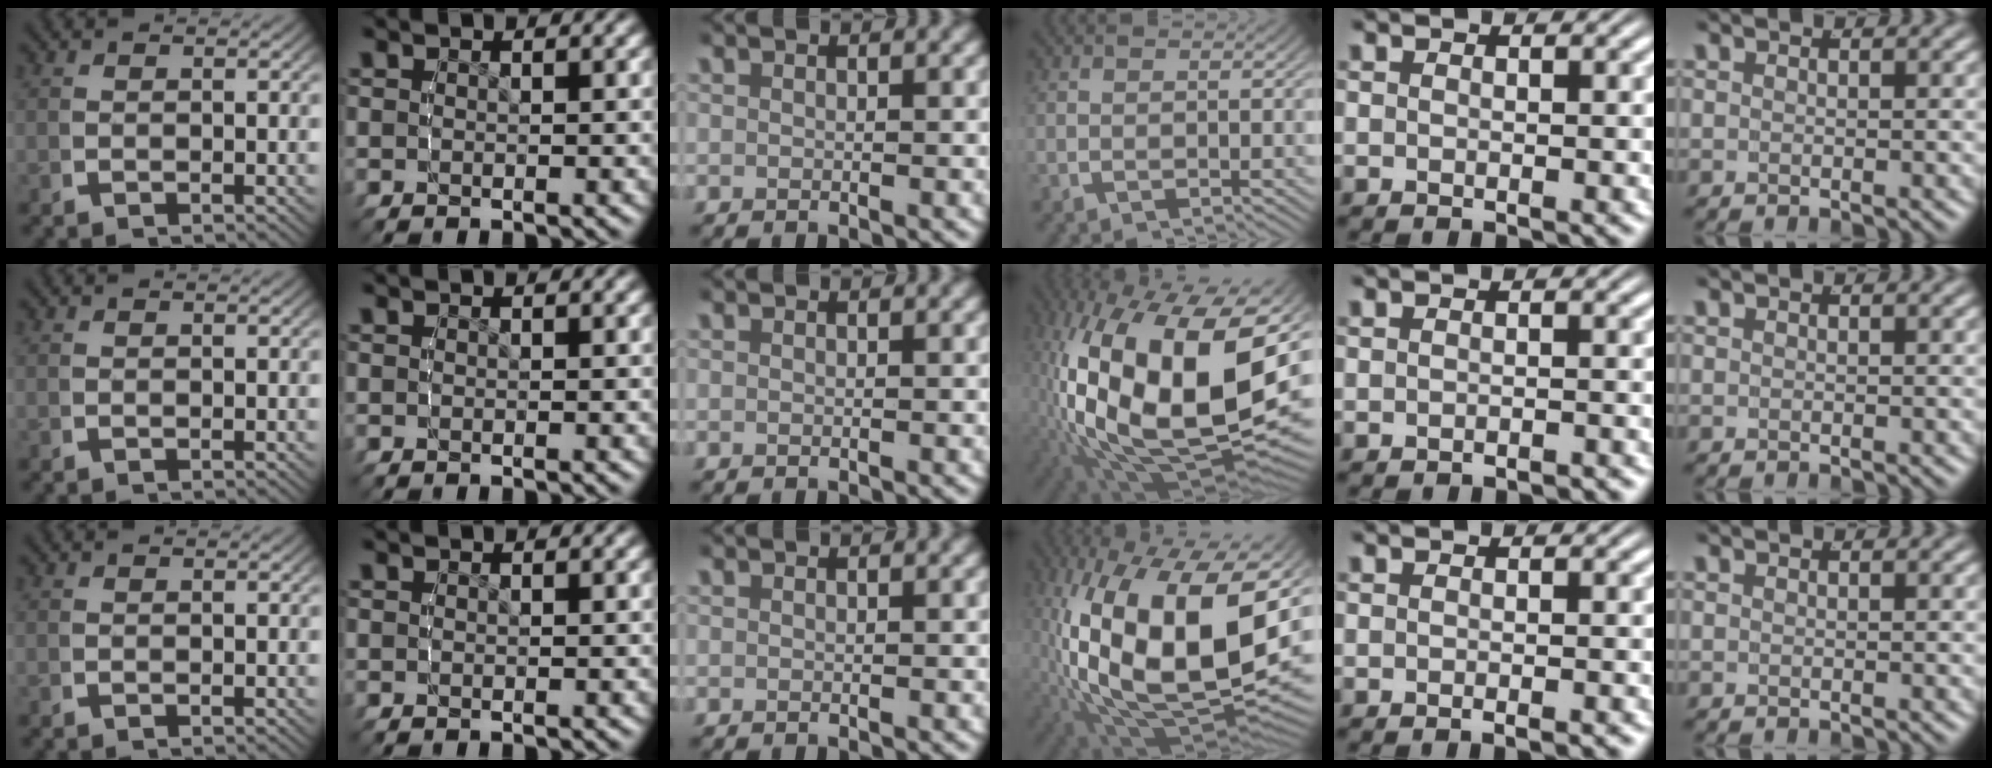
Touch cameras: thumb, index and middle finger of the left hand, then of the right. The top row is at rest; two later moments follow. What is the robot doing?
{"motion": "lift_and_place", "object": "tape"}